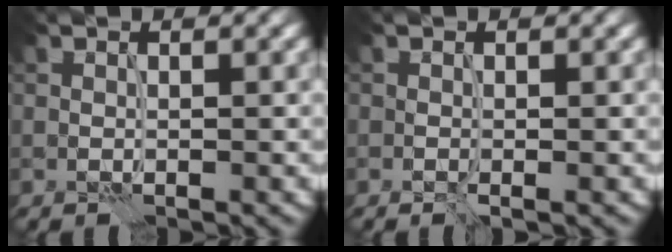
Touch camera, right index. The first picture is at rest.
{"total": 0.0}